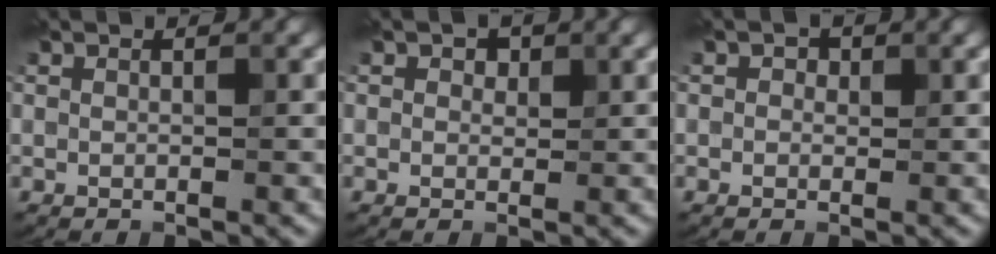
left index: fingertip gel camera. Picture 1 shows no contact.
{"total": 1.3, "force": [0.7, 0.9, 0.6], "torque": [-0.007, -0.002, 0.006]}
{"total": 1.2, "force": [0.5, 1.0, 0.6], "torque": [-0.004, -0.001, -0.004]}